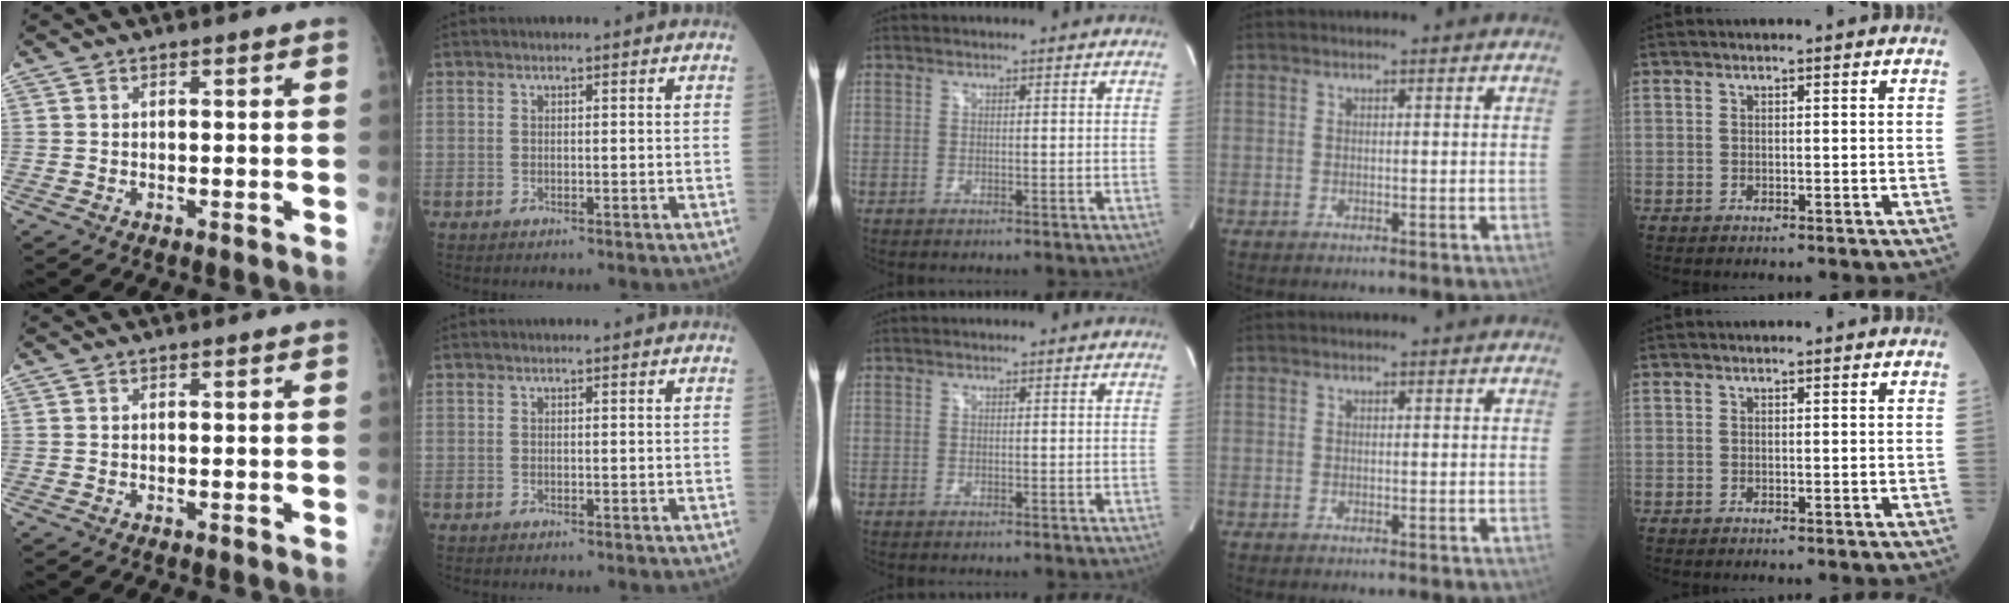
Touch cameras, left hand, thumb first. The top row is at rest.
{}